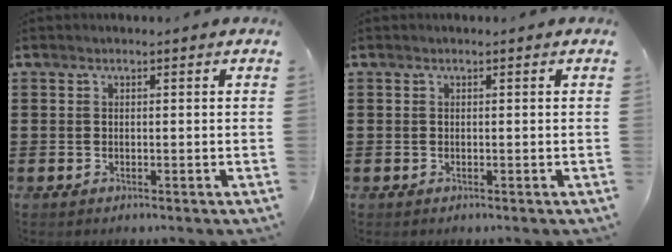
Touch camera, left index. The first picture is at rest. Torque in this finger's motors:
{"motor_torque": [-0.04, -0.01, 0.00, 0.00]}